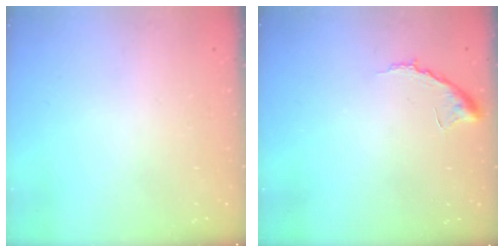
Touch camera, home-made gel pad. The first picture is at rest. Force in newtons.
{"total": 6.9, "press": 6.9, "slide": 0.6}